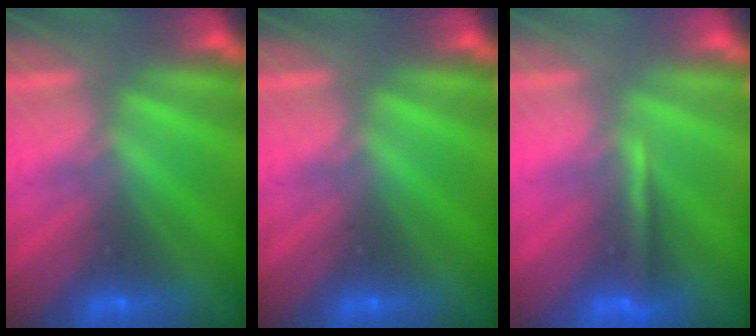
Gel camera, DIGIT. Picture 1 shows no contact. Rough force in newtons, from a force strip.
{"total": 0.0}
{"total": 1.3}